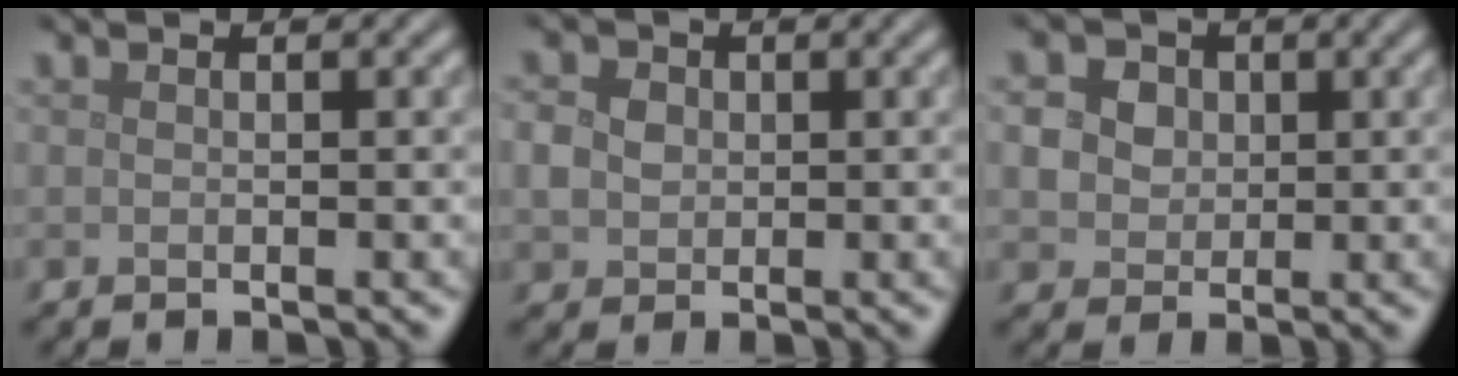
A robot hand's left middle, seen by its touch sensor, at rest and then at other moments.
{"total": 2.9, "force": [0.4, 2.5, 1.4], "torque": [-0.028, 0.008, 0.007]}
{"total": 7.7, "force": [3.0, 6.1, 3.6], "torque": [-0.064, 0.029, 0.030]}